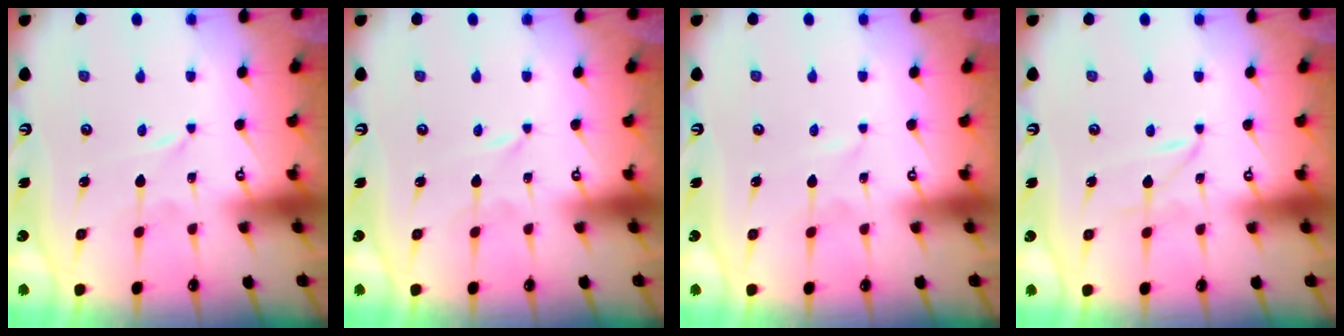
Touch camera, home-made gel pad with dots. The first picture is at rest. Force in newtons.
{"total": 0.0}
{"total": 0.6, "press": 0.6, "slide": 0.1}
{"total": 0.9, "press": 0.9, "slide": 0.1}